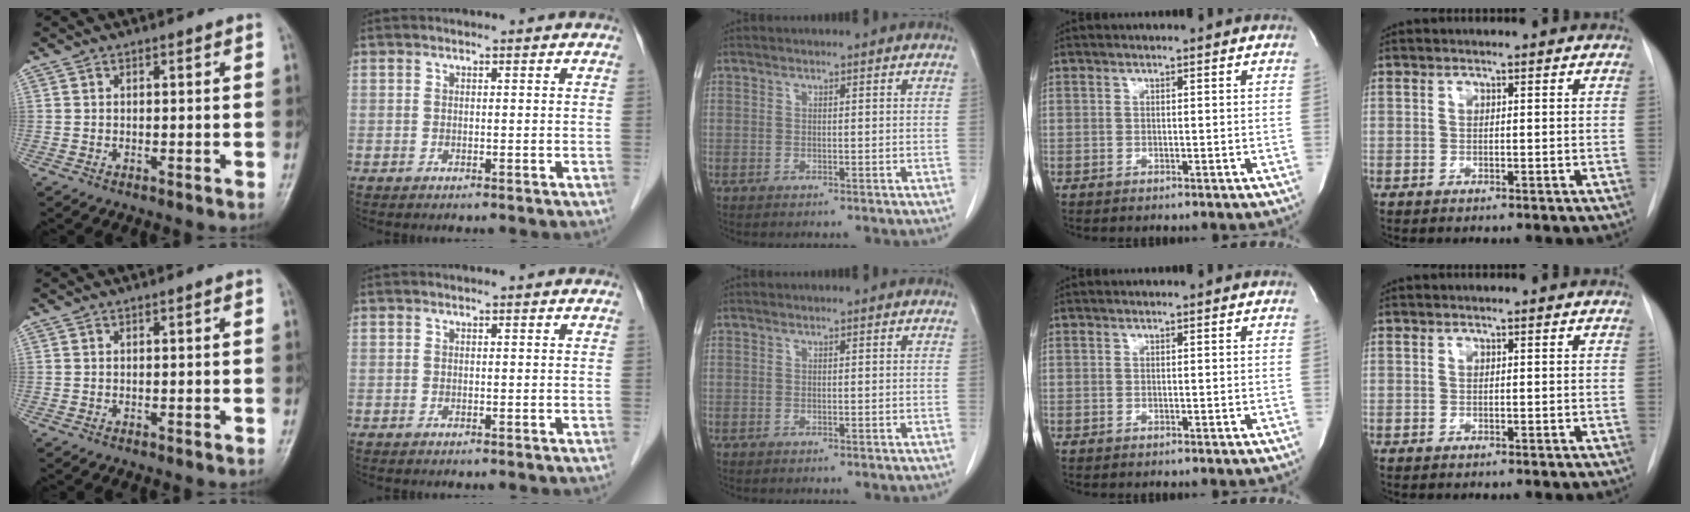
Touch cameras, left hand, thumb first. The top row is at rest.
{}